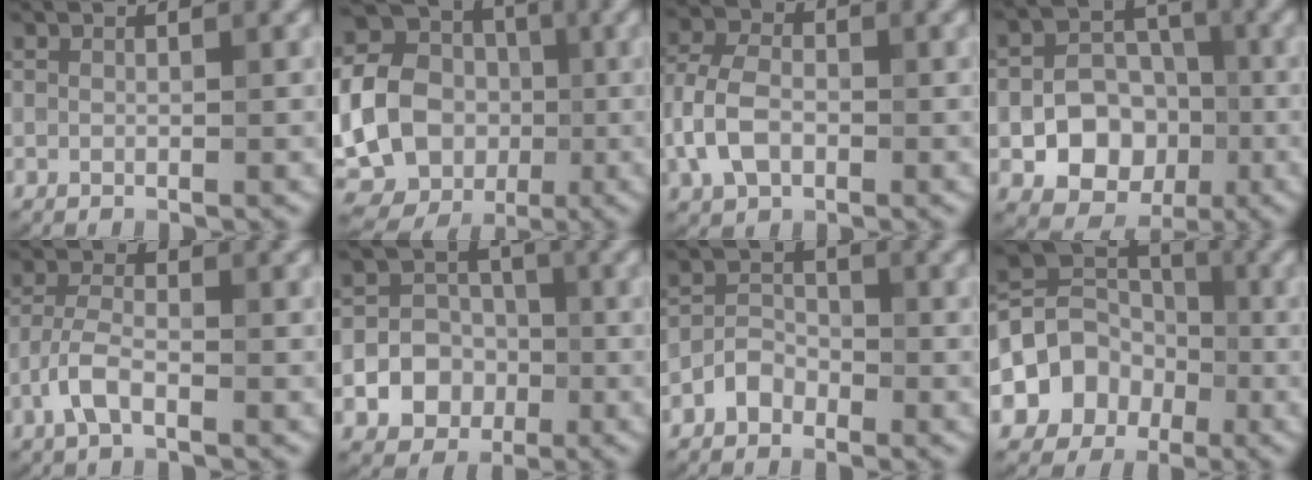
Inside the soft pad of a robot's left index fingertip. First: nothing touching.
{"total": 23.9, "force": [-1.3, 22.0, 9.4], "torque": [-0.207, 0.018, -0.084]}
{"total": 4.8, "force": [-1.6, 3.1, 3.3], "torque": [-0.078, 0.010, -0.034]}
{"total": 8.7, "force": [-2.3, 7.5, 3.8], "torque": [-0.044, 0.001, -0.062]}
{"total": 2.8, "force": [-1.6, 0.7, 2.2], "torque": [-0.053, 0.009, -0.038]}
{"total": 6.8, "force": [-2.0, 6.2, 2.1], "torque": [-0.020, 0.009, -0.053]}
{"total": 2.0, "force": [-1.4, 1.2, 0.7], "torque": [-0.010, 0.016, -0.028]}
{"total": 7.2, "force": [-2.0, 6.1, 3.3], "torque": [-0.043, 0.009, -0.057]}